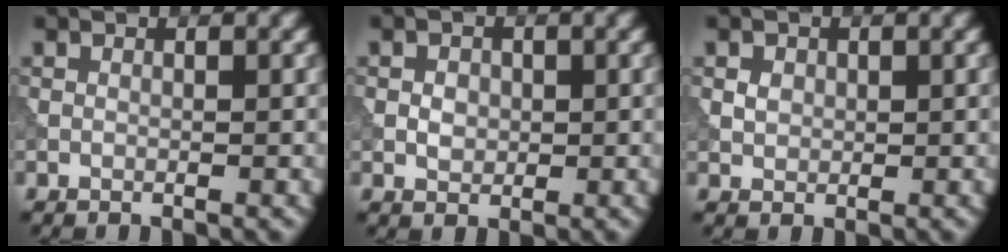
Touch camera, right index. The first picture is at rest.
{"total": 1.7, "force": [0.0, 1.4, 1.0], "torque": [-0.017, -0.001, -0.001]}
{"total": 1.2, "force": [0.3, 1.0, 0.6], "torque": [-0.008, -0.001, 0.007]}